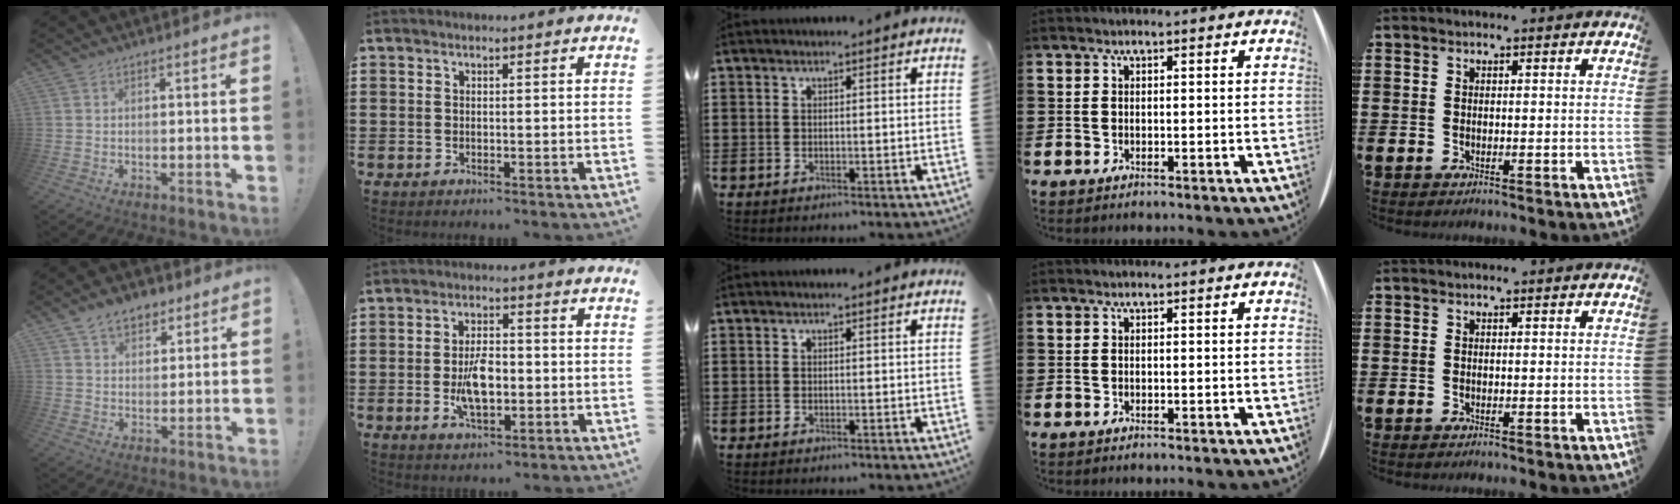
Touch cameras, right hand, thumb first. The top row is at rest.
{"thumb": {"total": 8.1, "force": [5.3, 5.3, 3.1], "torque": [-0.046, -0.019, 0.100]}, "index": {"total": 6.9, "force": [-1.1, 3.4, 6.0], "torque": [-0.117, -0.005, -0.023]}}